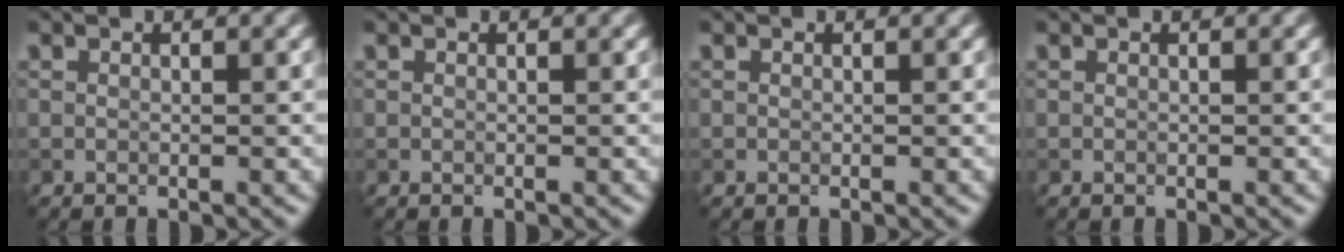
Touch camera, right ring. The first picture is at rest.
{"total": 0.0}
{"total": 0.0}
{"total": 0.0}